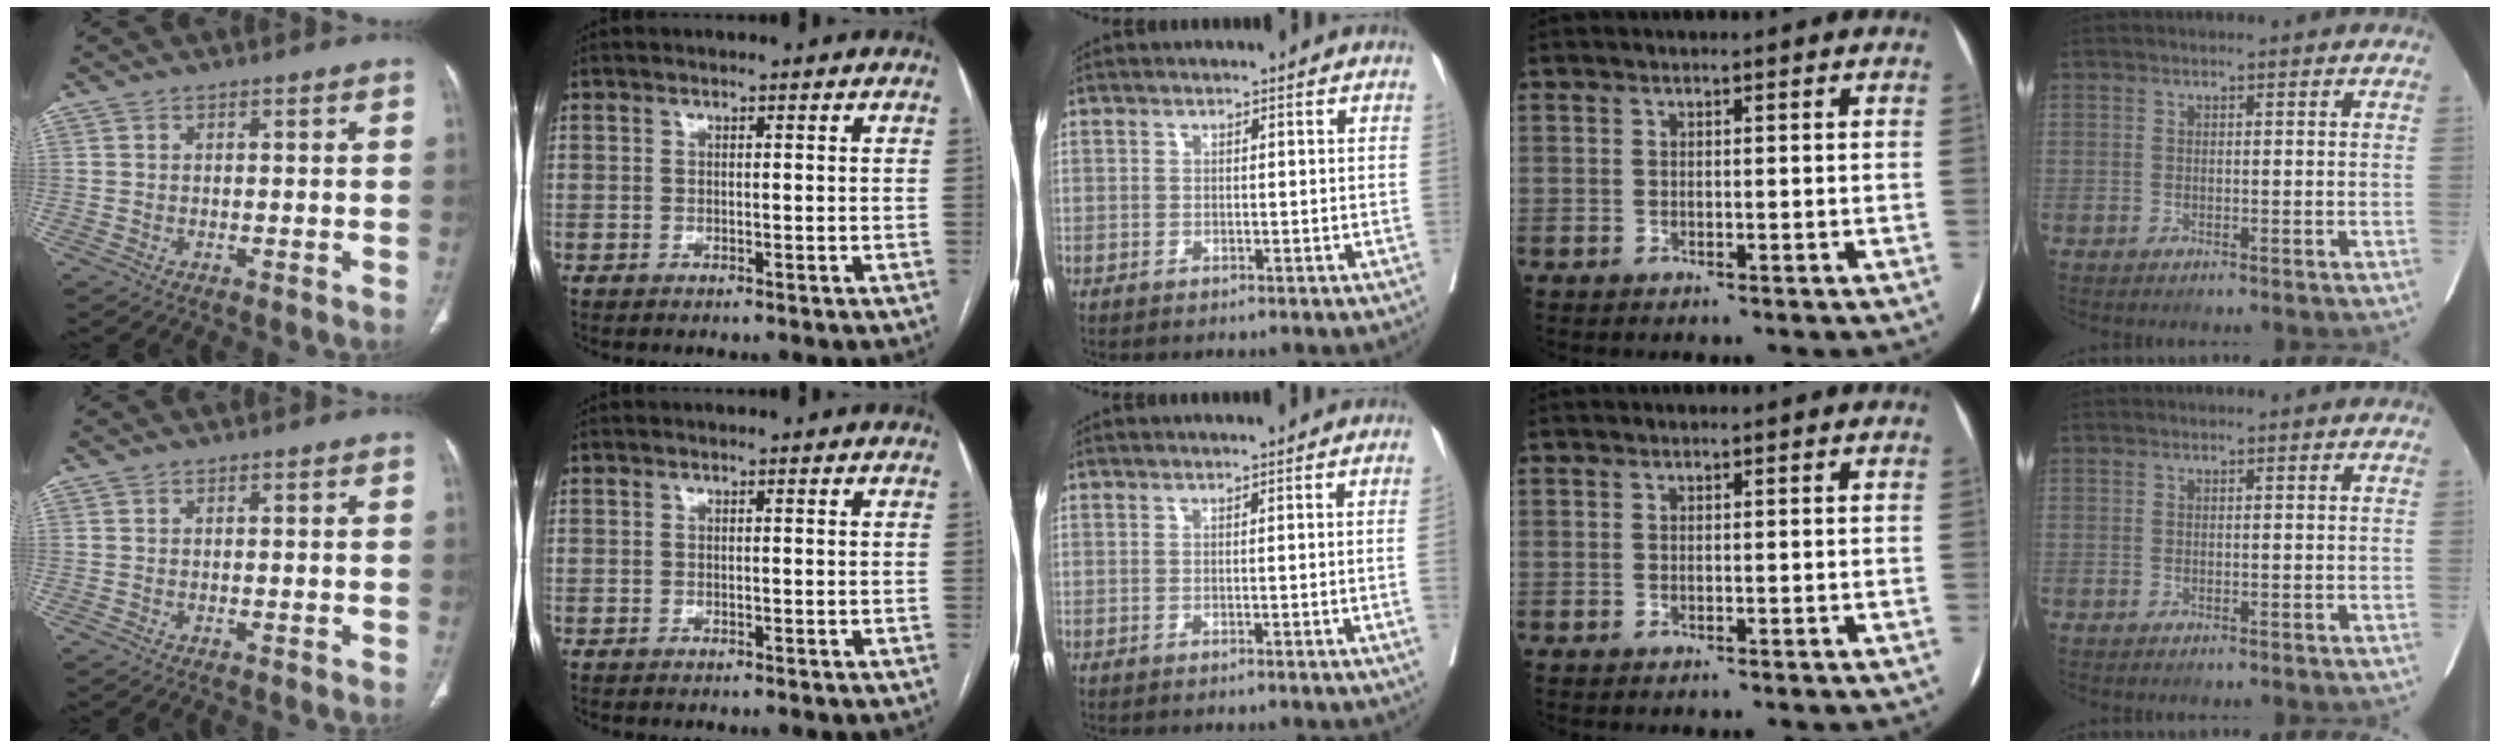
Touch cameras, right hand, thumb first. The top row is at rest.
{"middle": {"total": 1.7, "force": [-0.1, -0.7, 1.6], "torque": [-0.024, -0.002, 0.002]}}